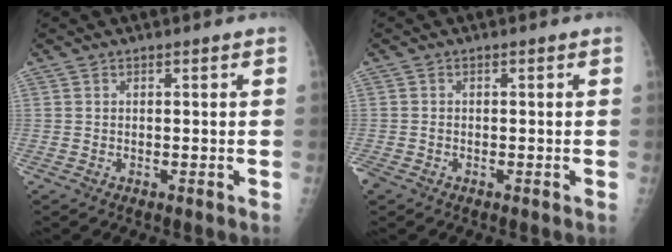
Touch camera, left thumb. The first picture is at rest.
{"total": 1.9, "force": [-1.0, 1.3, 0.9], "torque": [-0.023, -0.001, -0.017]}